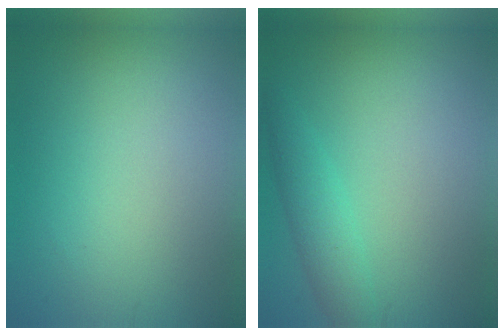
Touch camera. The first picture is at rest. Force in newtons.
{"total": 2.2, "press": 2.2, "slide": 0.2}